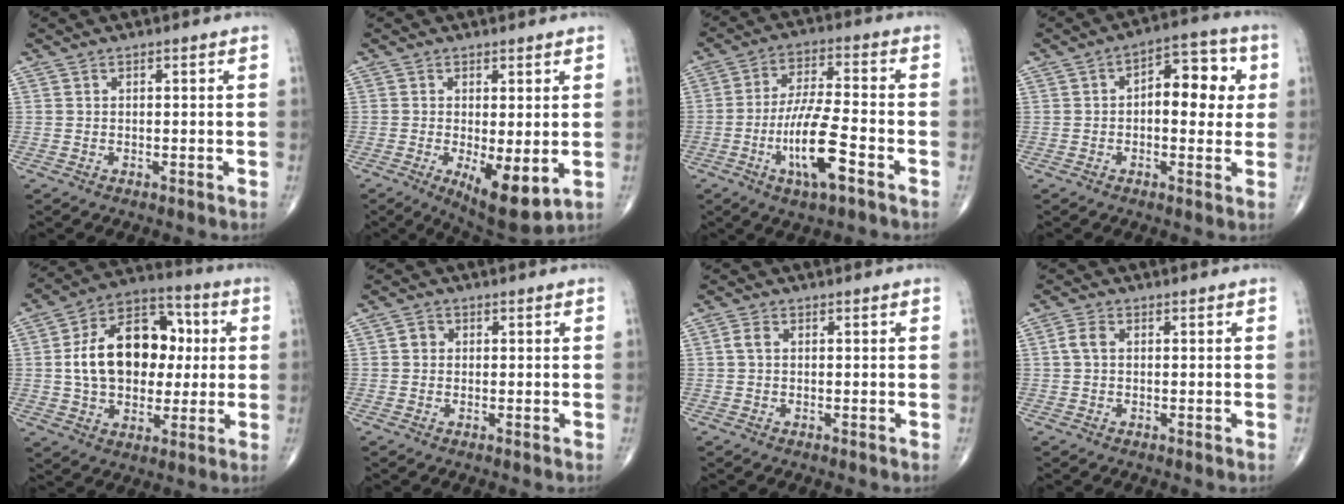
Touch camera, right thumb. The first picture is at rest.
{"total": 9.0, "force": [-1.9, 3.2, 8.2], "torque": [-0.125, -0.026, -0.021]}
{"total": 12.1, "force": [-4.7, 2.8, 10.8], "torque": [-0.212, 0.019, -0.085]}
{"total": 10.6, "force": [1.3, 5.8, 8.8], "torque": [-0.083, 0.021, 0.012]}
{"total": 19.4, "force": [2.0, 13.1, 14.1], "torque": [-0.196, 0.025, 0.031]}
{"total": 1.5, "force": [0.2, 1.4, 0.6], "torque": [-0.003, 0.003, 0.000]}
{"total": 1.6, "force": [0.3, 1.0, 1.2], "torque": [-0.026, 0.005, 0.004]}
{"total": 2.3, "force": [0.3, 1.4, 1.8], "torque": [-0.042, 0.007, 0.003]}